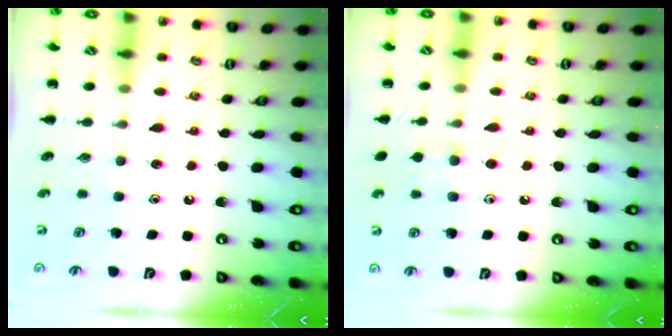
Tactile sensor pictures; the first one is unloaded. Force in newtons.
{"total": 5.5, "press": 5.0, "slide": 2.2}